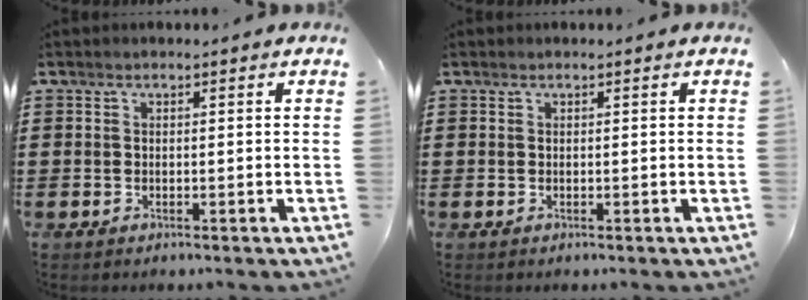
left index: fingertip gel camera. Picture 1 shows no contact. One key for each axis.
{"total": 0.0}